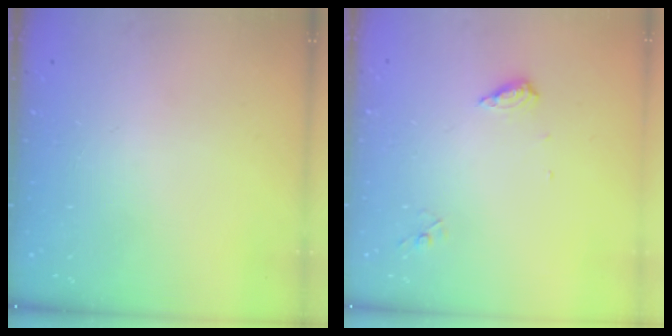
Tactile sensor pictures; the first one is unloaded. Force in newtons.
{"total": 6.3, "press": 6.2, "slide": 0.6}